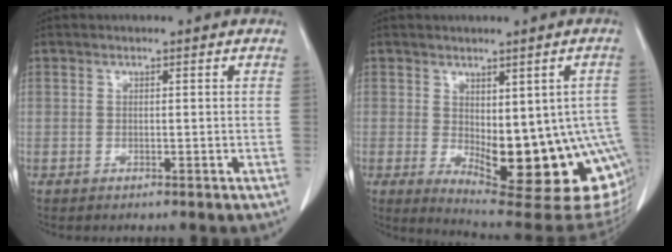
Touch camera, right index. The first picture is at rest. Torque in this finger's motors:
{"motor_torque": [1.45, -0.69, 0.42, 0.10]}